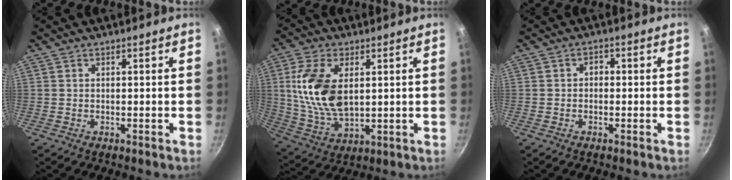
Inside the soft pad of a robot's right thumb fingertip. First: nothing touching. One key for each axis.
{"total": 14.6, "fx": 2.8, "fy": 8.2, "fz": 11.7, "tx": -0.219, "ty": -0.015, "tz": 0.062}
{"total": 1.8, "fx": -0.3, "fy": 1.4, "fz": 1.1, "tx": -0.014, "ty": 0.008, "tz": -0.007}